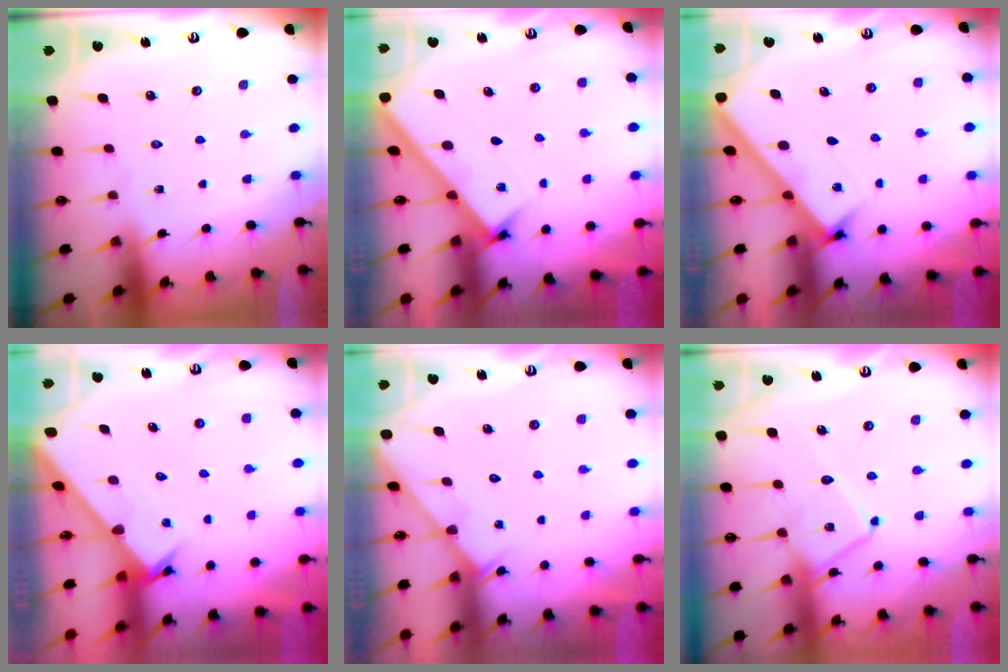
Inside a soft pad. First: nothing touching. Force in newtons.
{"total": 2.4, "press": 2.3, "slide": 0.3}
{"total": 2.6, "press": 2.6, "slide": 0.3}
{"total": 2.7, "press": 2.6, "slide": 0.3}
{"total": 2.9, "press": 2.9, "slide": 0.3}
{"total": 14.3, "press": 14.3, "slide": 1.3}